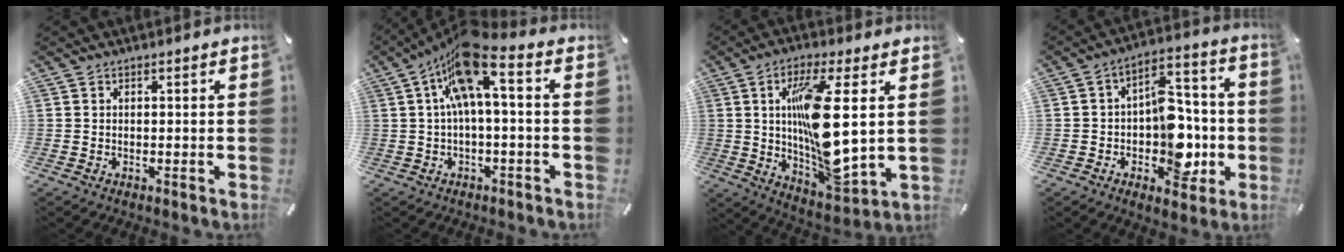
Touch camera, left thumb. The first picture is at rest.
{"total": 12.0, "force": [3.2, 3.4, 11.1], "torque": [-0.211, -0.019, 0.051]}
{"total": 17.4, "force": [3.1, 5.1, 16.3], "torque": [-0.296, -0.029, 0.040]}
{"total": 13.8, "force": [-2.7, 9.8, 9.4], "torque": [-0.111, 0.009, -0.042]}